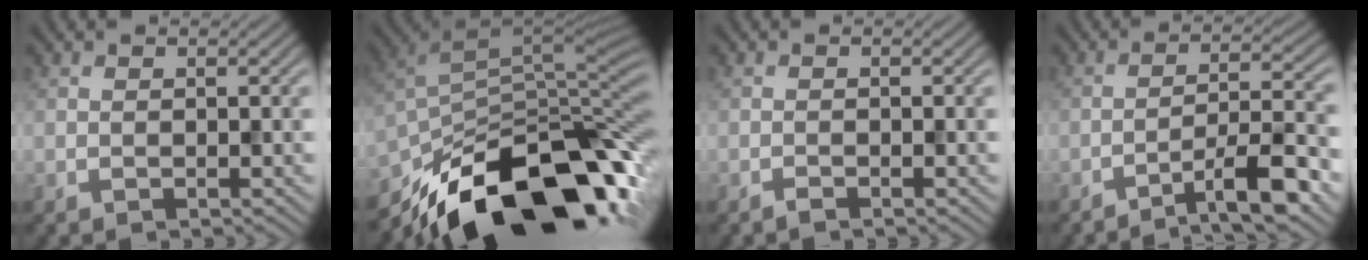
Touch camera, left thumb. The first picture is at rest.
{"total": 17.9, "force": [-11.9, 7.8, 10.9], "torque": [-0.214, -0.033, -0.188]}
{"total": 0.6, "force": [-0.6, 0.0, 0.3], "torque": [-0.004, 0.002, -0.013]}
{"total": 8.4, "force": [-5.8, 1.2, 6.0], "torque": [-0.090, 0.019, -0.098]}